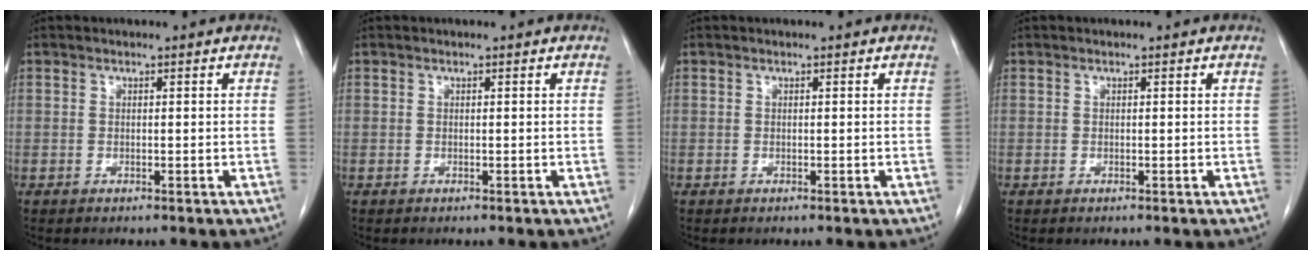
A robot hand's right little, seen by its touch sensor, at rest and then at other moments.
{"total": 0.0}
{"total": 0.0}
{"total": 0.0}